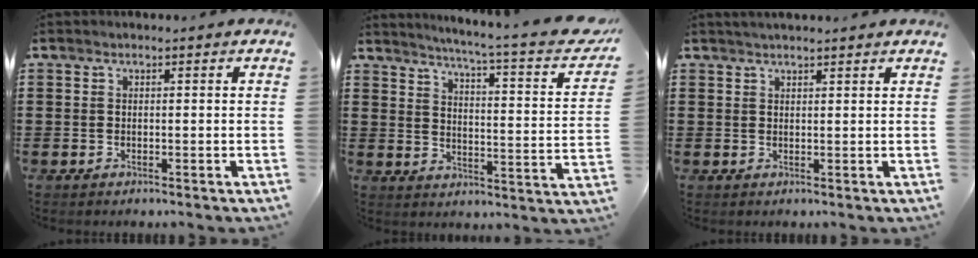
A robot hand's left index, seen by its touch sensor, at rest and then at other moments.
{"total": 5.5, "force": [4.4, -0.9, 3.2], "torque": [-0.065, -0.046, 0.063]}
{"total": 1.3, "force": [1.2, 0.0, 0.3], "torque": [-0.008, 0.002, 0.023]}